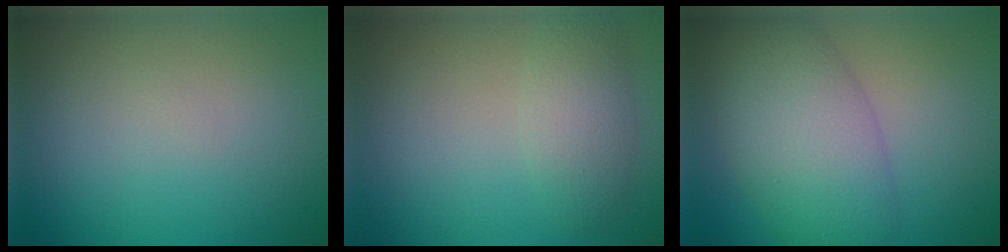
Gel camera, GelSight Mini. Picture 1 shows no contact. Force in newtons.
{"total": 2.7, "press": 2.7, "slide": 0.2}
{"total": 7.6, "press": 7.6, "slide": 0.3}